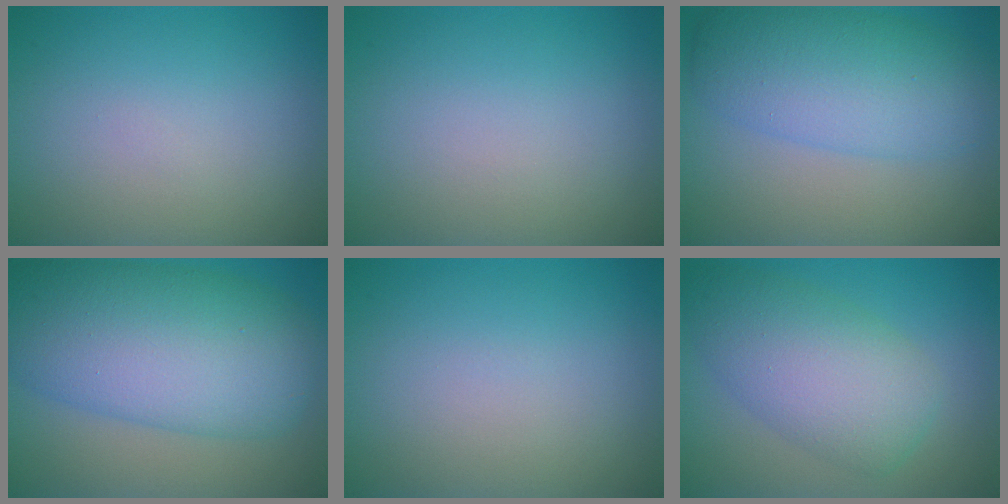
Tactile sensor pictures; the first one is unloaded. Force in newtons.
{"total": 0.0}
{"total": 7.2, "press": 7.2, "slide": 0.1}
{"total": 12.1, "press": 12.1, "slide": 0.0}
{"total": 0.0}
{"total": 6.9, "press": 6.9, "slide": 0.4}